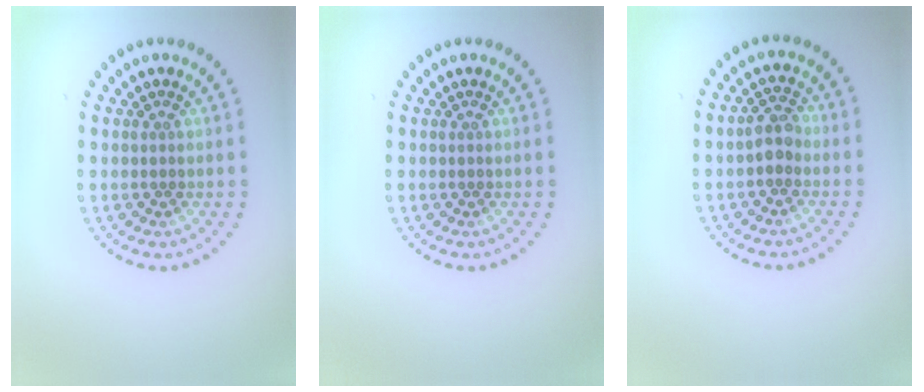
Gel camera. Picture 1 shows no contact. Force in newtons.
{"total": 0.0}
{"total": 2.0, "press": 1.9, "slide": 0.6}